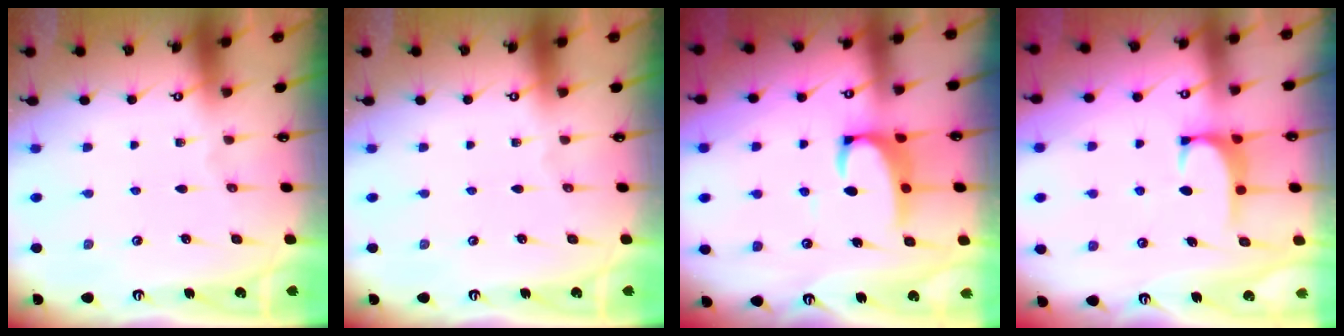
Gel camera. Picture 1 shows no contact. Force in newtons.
{"total": 0.0}
{"total": 3.5, "press": 3.3, "slide": 1.0}
{"total": 1.1, "press": 0.8, "slide": 0.8}